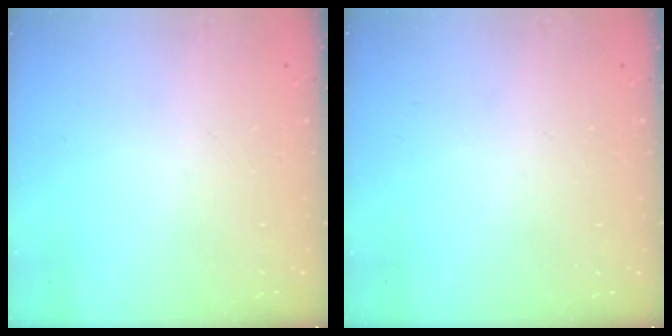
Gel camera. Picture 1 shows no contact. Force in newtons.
{"total": 0.0}